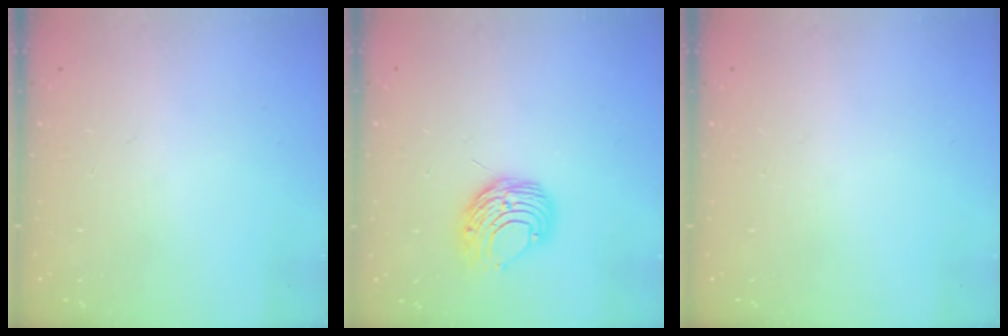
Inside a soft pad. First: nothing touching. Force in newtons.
{"total": 8.8, "press": 8.8, "slide": 0.8}
{"total": 0.0}